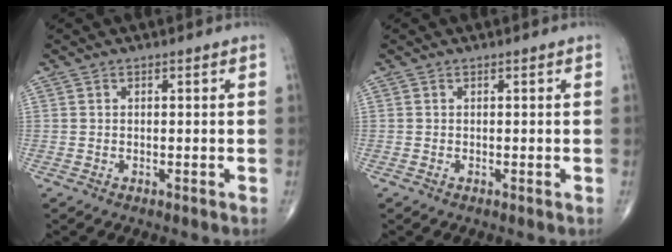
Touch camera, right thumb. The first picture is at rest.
{"total": 0.0}